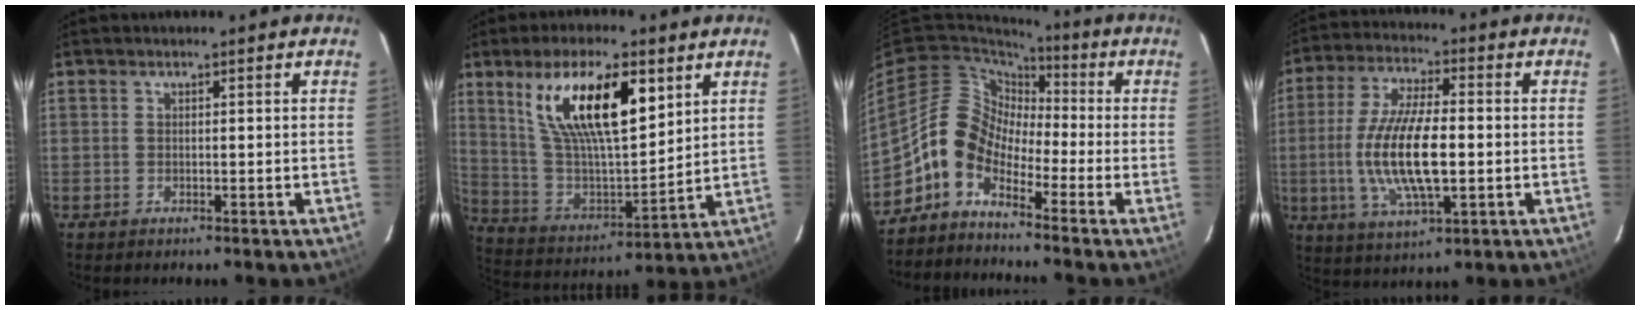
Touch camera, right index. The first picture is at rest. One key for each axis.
{"total": 18.7, "fx": 8.9, "fy": 6.5, "fz": 15.1, "tx": -0.271, "ty": 0.004, "tz": 0.173}
{"total": 8.8, "fx": -4.6, "fy": 6.2, "fz": 4.3, "tx": -0.074, "ty": 0.034, "tz": -0.118}
{"total": 15.0, "fx": -1.7, "fy": 4.9, "fz": 14.1, "tx": -0.285, "ty": -0.004, "tz": -0.028}